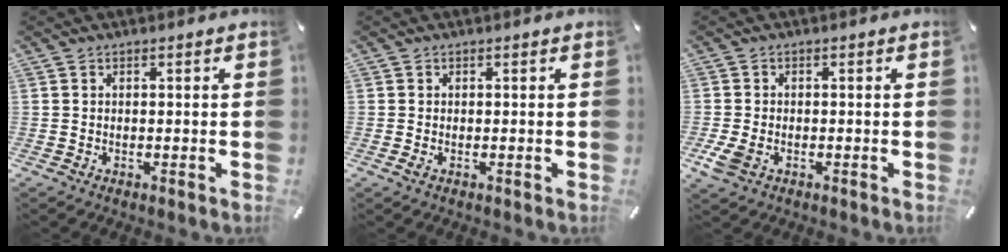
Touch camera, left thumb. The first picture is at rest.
{"total": 0.7, "force": [-0.1, 0.2, 0.6], "torque": [-0.010, -0.001, -0.002]}
{"total": 4.0, "force": [-1.5, 2.7, 2.5], "torque": [-0.075, -0.007, -0.033]}